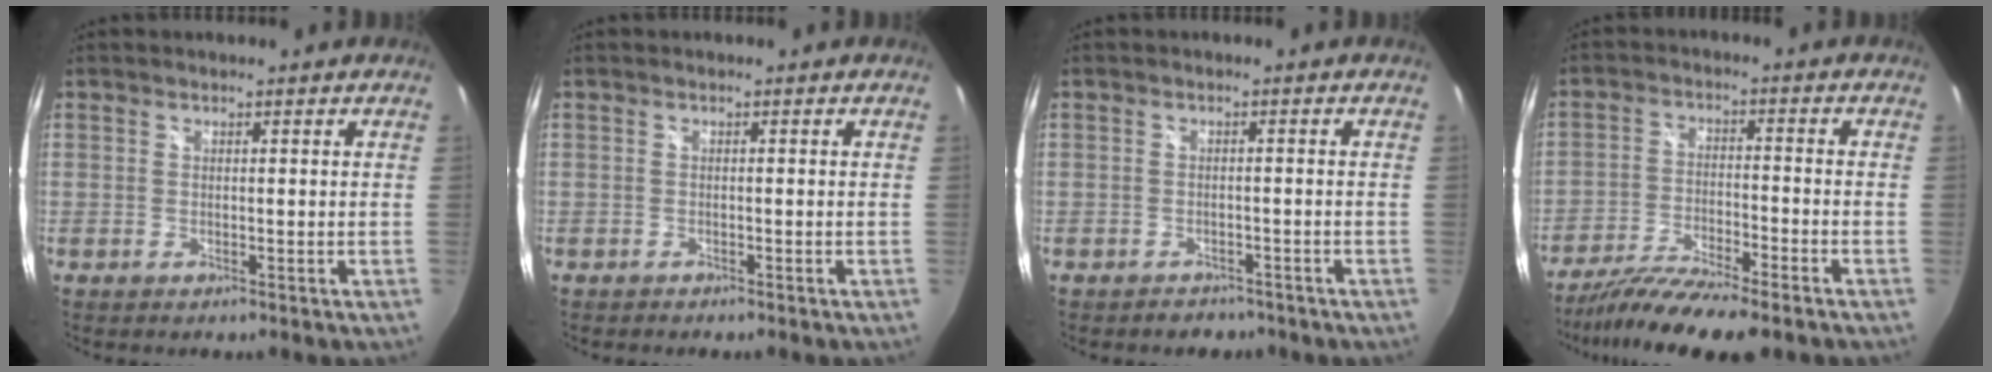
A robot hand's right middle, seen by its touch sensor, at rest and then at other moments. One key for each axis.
{"total": 0.7, "fx": -0.7, "fy": 0.3, "fz": 0.0, "tx": -0.004, "ty": -0.001, "tz": -0.013}
{"total": 3.6, "fx": -3.0, "fy": 2.1, "fz": 0.4, "tx": -0.010, "ty": 0.003, "tz": -0.040}
{"total": 11.8, "fx": -10.1, "fy": 0.9, "fz": 6.2, "tx": -0.136, "ty": -0.031, "tz": -0.180}